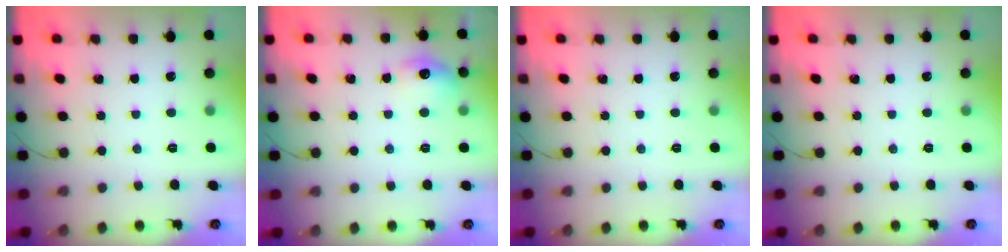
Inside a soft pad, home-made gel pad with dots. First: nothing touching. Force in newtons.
{"total": 8.8, "press": 8.7, "slide": 0.4}
{"total": 0.0}
{"total": 0.0}